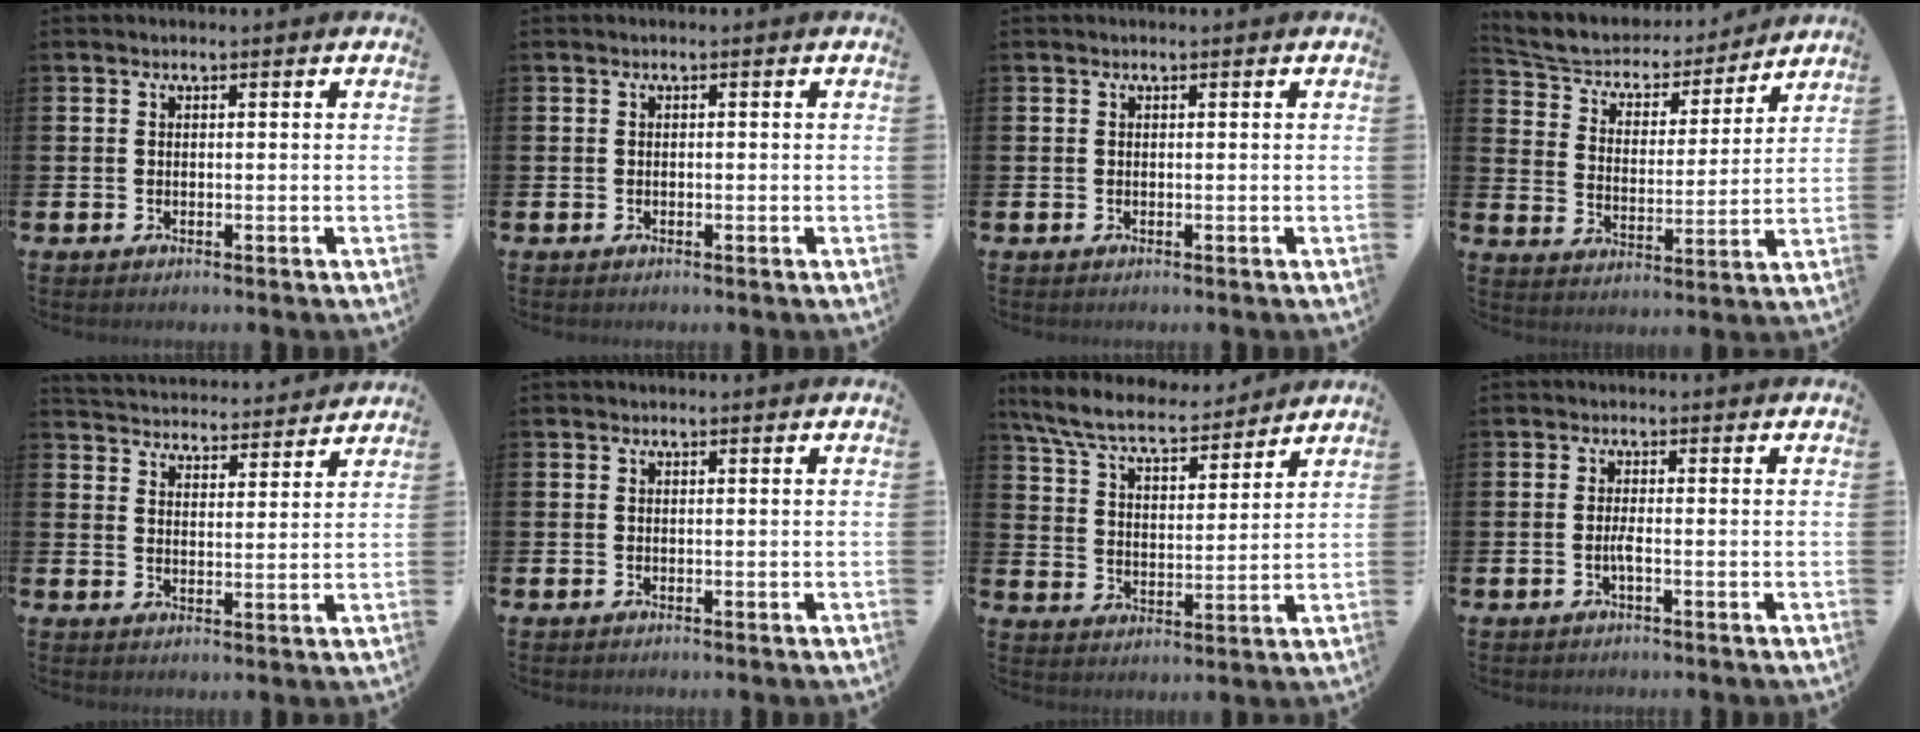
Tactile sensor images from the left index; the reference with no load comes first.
{"total": 0.0}
{"total": 0.0}
{"total": 6.3, "force": [5.8, 2.2, 0.9], "torque": [-0.051, -0.044, 0.096]}
{"total": 4.5, "force": [4.4, 0.7, -0.2], "torque": [-0.007, -0.040, 0.075]}
{"total": 0.0}
{"total": 8.0, "force": [7.3, 1.6, 2.9], "torque": [-0.093, -0.039, 0.130]}
{"total": 1.3, "force": [-0.5, 0.1, 1.2], "torque": [-0.024, -0.001, -0.009]}